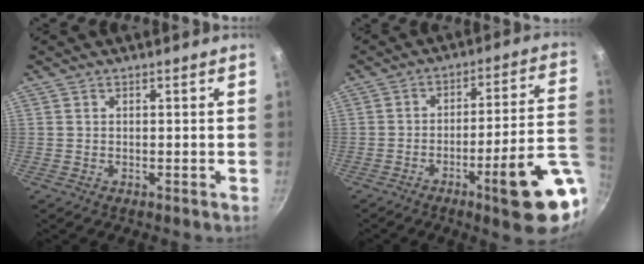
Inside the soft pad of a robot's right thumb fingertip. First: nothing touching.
{"total": 17.8, "force": [-6.1, 2.9, 16.5], "torque": [-0.199, 0.028, -0.082]}